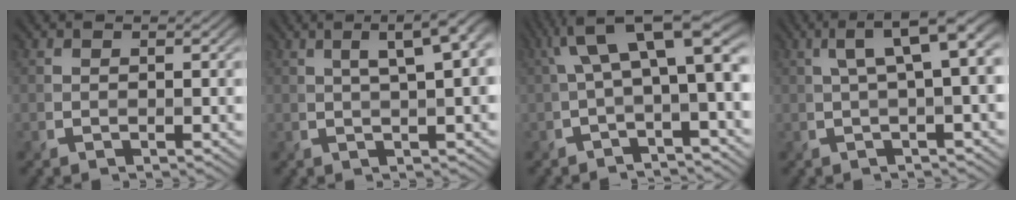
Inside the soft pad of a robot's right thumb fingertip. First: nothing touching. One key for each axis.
{"total": 7.1, "fx": 2.2, "fy": 1.7, "fz": 6.5, "tx": -0.074, "ty": 0.030, "tz": 0.025}
{"total": 9.3, "fx": 1.1, "fy": 2.8, "fz": 8.8, "tx": -0.154, "ty": 0.022, "tz": 0.016}
{"total": 7.1, "fx": 1.6, "fy": 1.7, "fz": 6.7, "tx": -0.095, "ty": 0.028, "tz": 0.023}